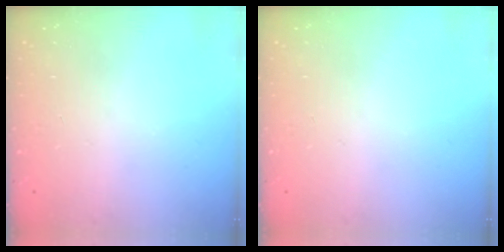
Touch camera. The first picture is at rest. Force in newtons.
{"total": 0.0}